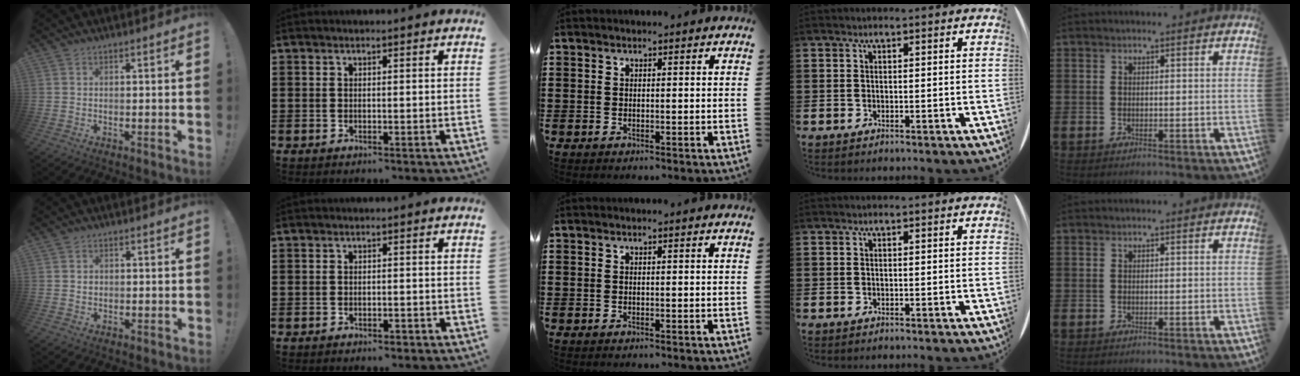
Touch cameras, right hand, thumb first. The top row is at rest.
{"thumb": {"total": 1.1, "force": [0.3, 1.0, 0.1], "torque": [0.005, 0.000, 0.004]}, "index": {"total": 0.9, "force": [-0.8, 0.3, 0.2], "torque": [-0.007, 0.000, -0.017]}}